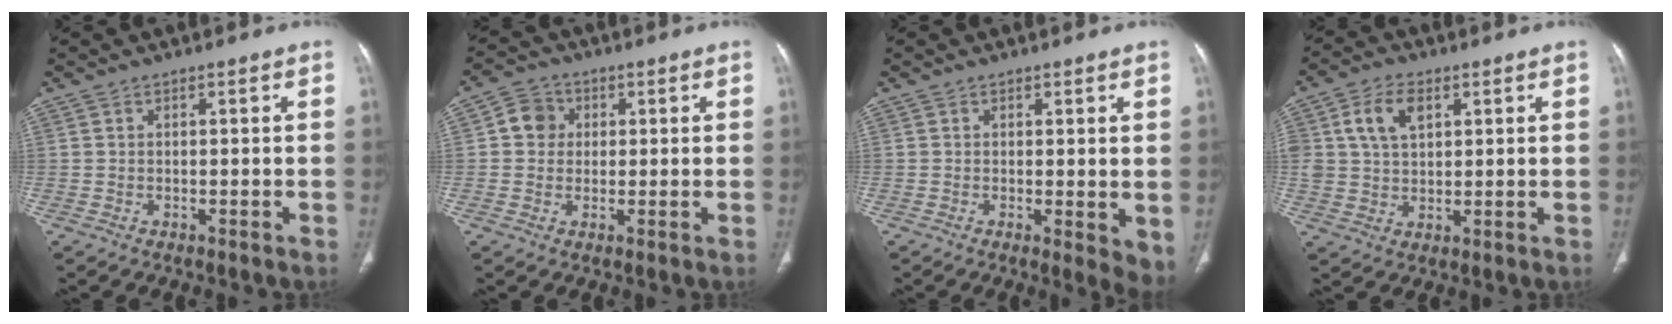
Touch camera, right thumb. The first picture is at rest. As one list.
[{"total": 5.2, "force": [0.9, 4.8, 1.9], "torque": [-0.012, 0.007, 0.007]}, {"total": 4.8, "force": [0.1, 1.9, 4.5], "torque": [-0.055, -0.014, 0.000]}, {"total": 8.0, "force": [2.9, 5.3, 5.3], "torque": [-0.087, -0.004, 0.057]}]